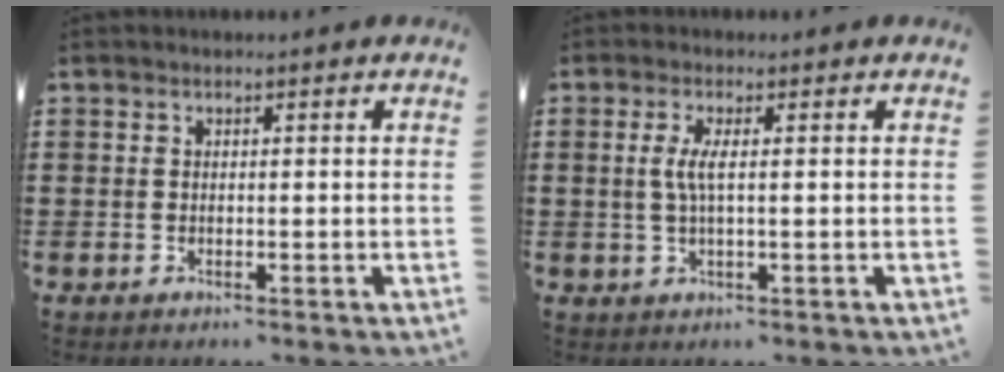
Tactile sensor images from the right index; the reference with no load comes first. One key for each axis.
{"total": 3.1, "fx": 0.1, "fy": 0.2, "fz": 3.1, "tx": -0.073, "ty": -0.010, "tz": -0.005}